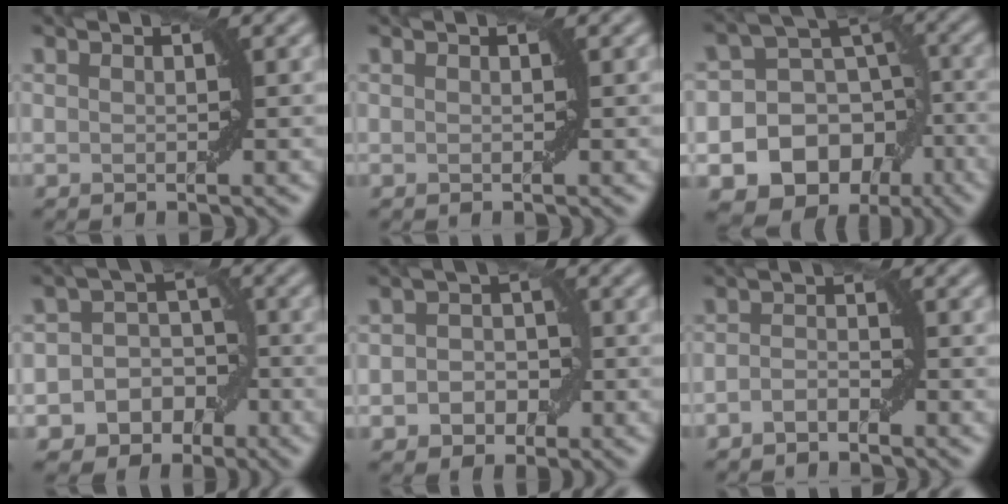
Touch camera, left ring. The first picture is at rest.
{"total": 0.0}
{"total": 15.8, "force": [-7.5, 13.0, 4.7], "torque": [-0.062, -0.032, -0.122]}
{"total": 6.9, "force": [-3.2, 5.9, 1.7], "torque": [-0.004, 0.008, -0.065]}
{"total": 3.3, "force": [-0.8, 2.6, 1.8], "torque": [-0.007, -0.002, -0.021]}
{"total": 1.4, "force": [-1.1, 0.6, 0.8], "torque": [-0.017, 0.004, -0.023]}